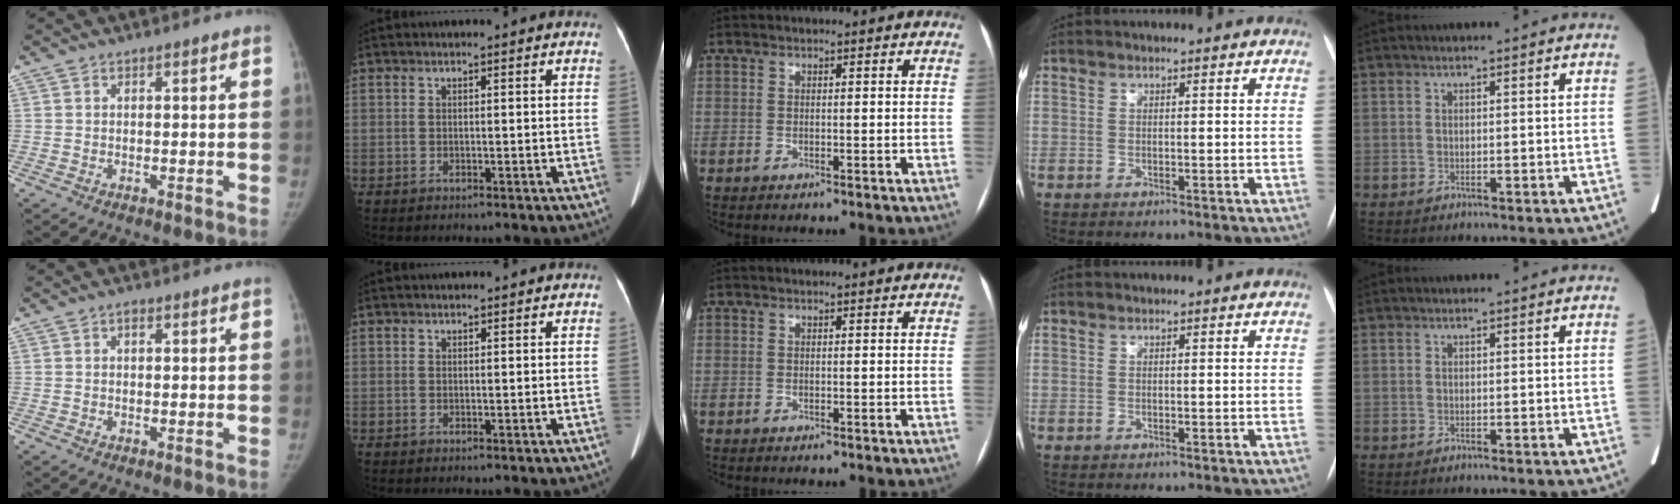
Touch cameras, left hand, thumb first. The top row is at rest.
{"thumb": {"total": 1.1, "force": [0.1, 0.8, 0.8], "torque": [-0.005, 0.002, -0.001]}, "index": {"total": 0.6, "force": [0.3, 0.3, 0.4], "torque": [-0.004, -0.003, 0.002]}}